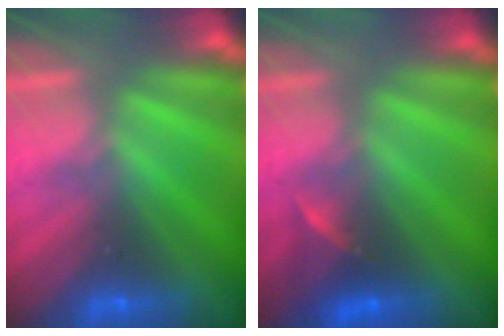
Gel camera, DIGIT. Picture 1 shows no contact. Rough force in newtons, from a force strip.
{"total": 2.2}